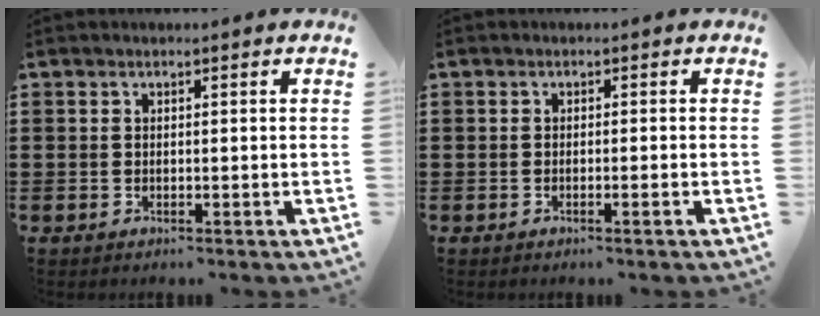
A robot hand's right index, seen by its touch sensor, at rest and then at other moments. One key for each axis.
{"total": 0.8, "fx": -0.5, "fy": -0.2, "fz": 0.6, "tx": -0.008, "ty": -0.005, "tz": -0.008}